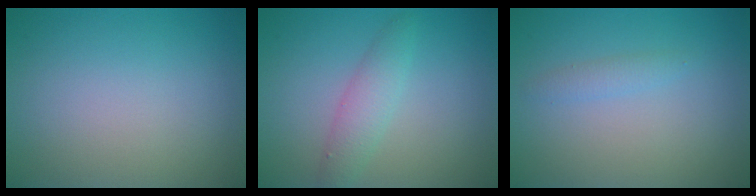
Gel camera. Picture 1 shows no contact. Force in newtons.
{"total": 2.4, "press": 2.4, "slide": 0.1}
{"total": 1.0, "press": 1.0, "slide": 0.0}